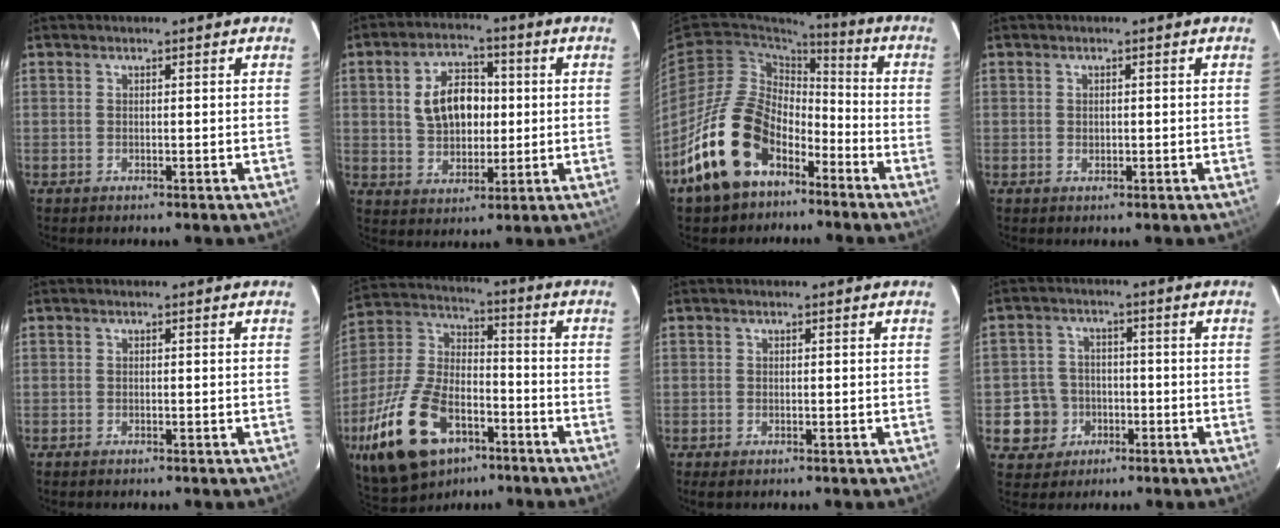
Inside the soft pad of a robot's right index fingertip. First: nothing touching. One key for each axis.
{"total": 10.5, "fx": 1.5, "fy": 7.0, "fz": 7.6, "tx": -0.143, "ty": 0.025, "tz": 0.035}
{"total": 19.1, "fx": -10.7, "fy": 11.8, "fz": 10.7, "tx": -0.210, "ty": 0.015, "tz": -0.176}
{"total": 0.9, "fx": 0.0, "fy": 0.7, "fz": 0.4, "tx": -0.006, "ty": 0.001, "tz": 0.001}
{"total": 0.6, "fx": -0.5, "fy": 0.2, "fz": 0.2, "tx": -0.005, "ty": -0.002, "tz": -0.011}
{"total": 22.7, "fx": -11.5, "fy": 12.6, "fz": 14.9, "tx": -0.323, "ty": -0.003, "tz": -0.196}
{"total": 1.0, "fx": -0.6, "fy": 0.5, "fz": 0.6, "tx": -0.011, "ty": -0.005, "tz": -0.012}
{"total": 6.9, "fx": -2.1, "fy": 6.5, "fz": 0.9, "tx": -0.030, "ty": 0.023, "tz": -0.029}